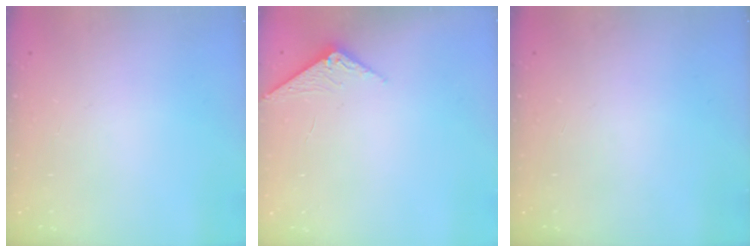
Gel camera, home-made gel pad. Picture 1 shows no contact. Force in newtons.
{"total": 2.4, "press": 2.4, "slide": 0.3}
{"total": 0.0}